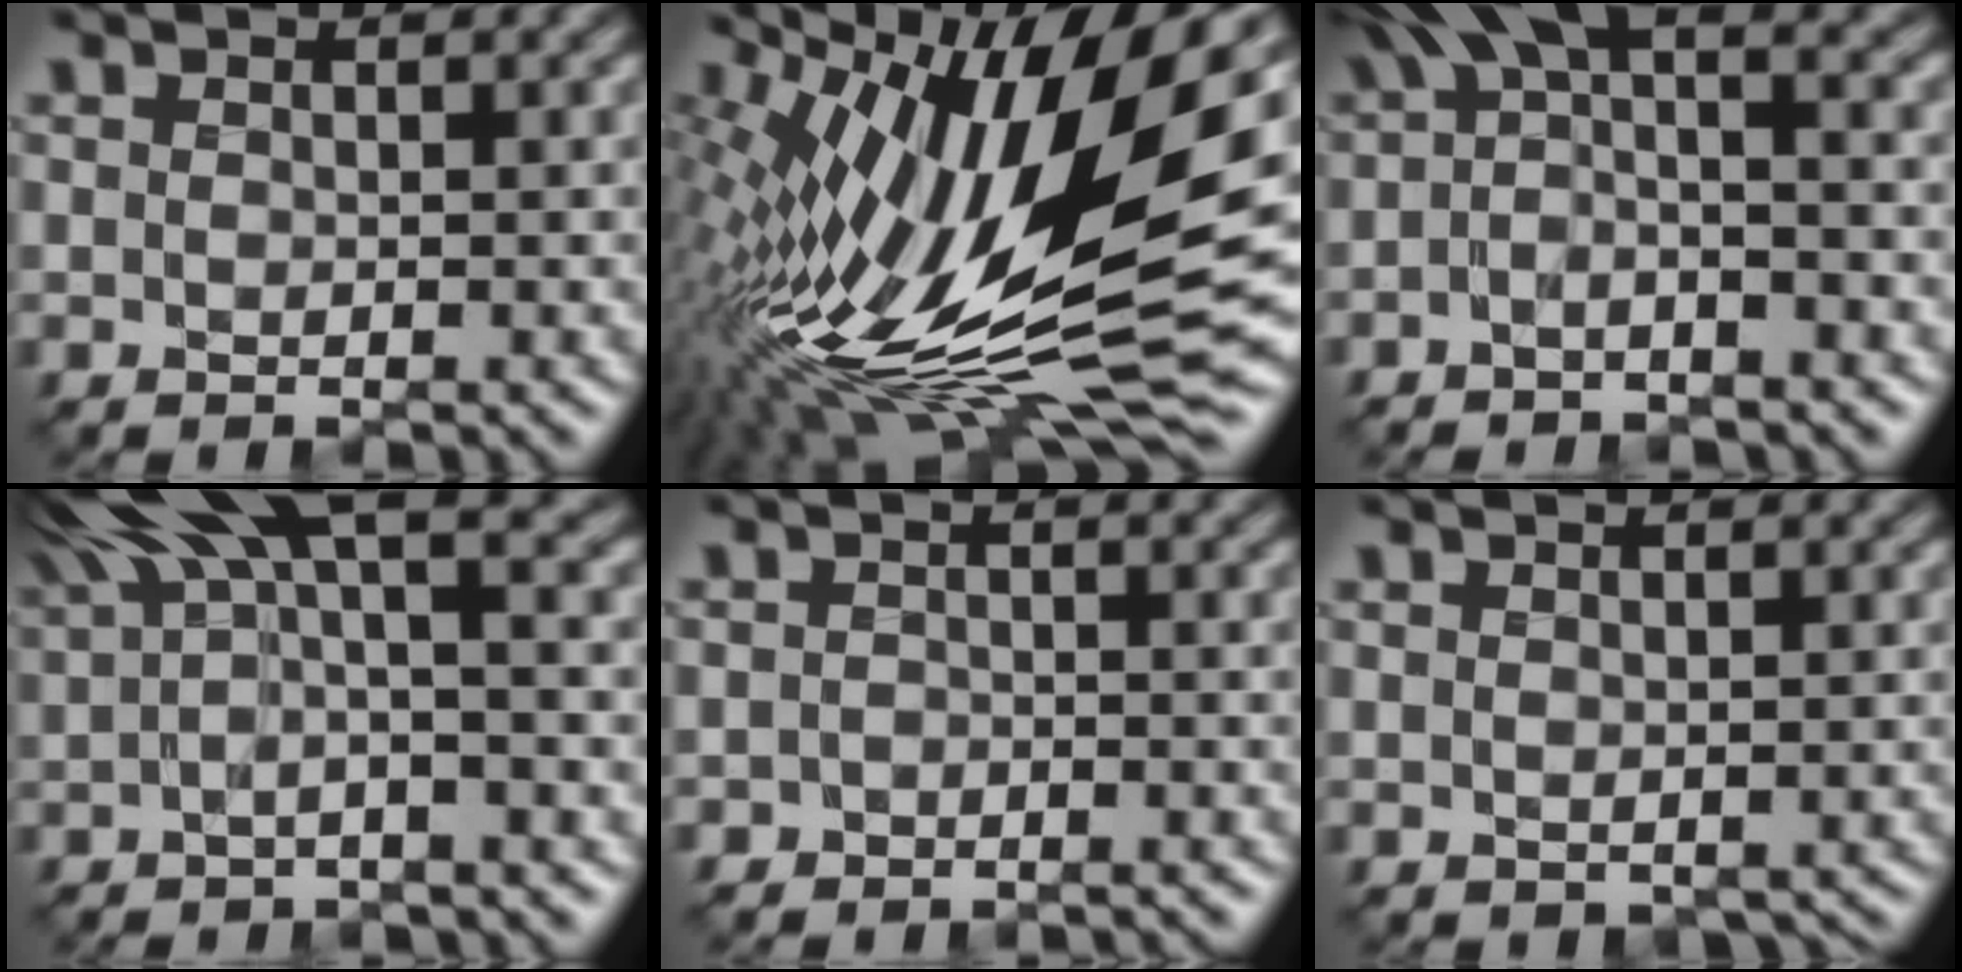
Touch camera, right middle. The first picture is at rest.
{"total": 17.4, "force": [0.8, 7.1, 15.9], "torque": [-0.282, 0.009, -0.012]}
{"total": 5.5, "force": [0.9, 1.8, 5.1], "torque": [-0.082, 0.023, 0.002]}
{"total": 8.4, "force": [4.0, 2.3, 7.1], "torque": [-0.129, 0.025, 0.068]}
{"total": 1.2, "force": [-1.1, 0.4, -0.2], "torque": [0.008, -0.001, -0.024]}
{"total": 0.7, "force": [0.1, 0.6, 0.5], "torque": [-0.010, -0.002, 0.004]}